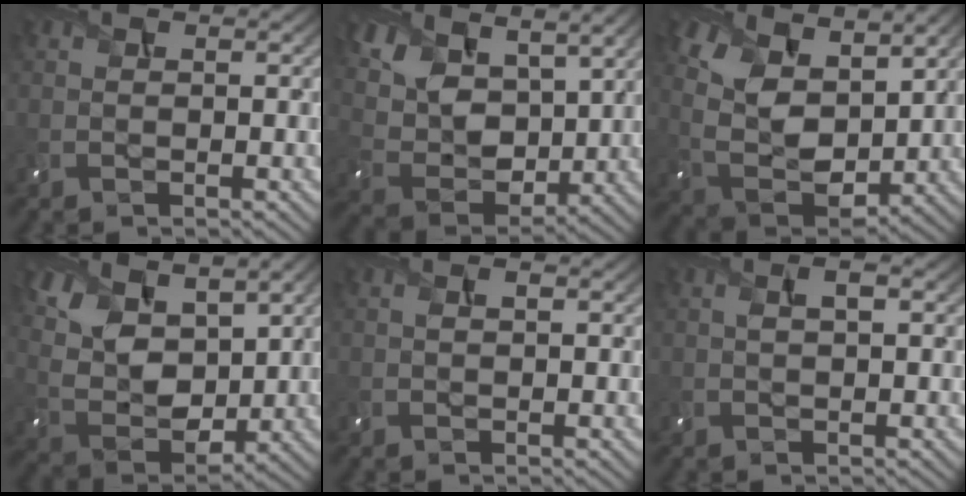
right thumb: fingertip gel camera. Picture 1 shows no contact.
{"total": 11.5, "force": [6.2, 6.7, 7.0], "torque": [-0.193, 0.001, 0.116]}
{"total": 11.6, "force": [5.8, 6.4, 7.8], "torque": [-0.201, 0.000, 0.106]}
{"total": 11.2, "force": [5.0, 6.5, 7.5], "torque": [-0.193, 0.001, 0.094]}
{"total": 0.7, "force": [0.1, 0.2, 0.6], "torque": [-0.014, 0.003, 0.002]}
{"total": 1.6, "force": [0.5, 0.4, 1.5], "torque": [-0.030, 0.005, 0.007]}